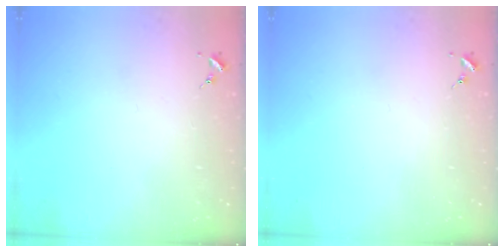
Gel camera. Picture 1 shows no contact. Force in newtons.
{"total": 0.0}